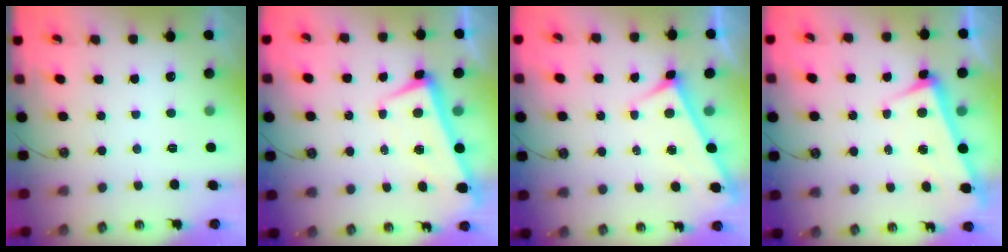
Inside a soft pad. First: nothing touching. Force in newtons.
{"total": 2.0, "press": 1.8, "slide": 0.8}
{"total": 3.2, "press": 3.2, "slide": 0.3}
{"total": 3.4, "press": 3.3, "slide": 1.1}